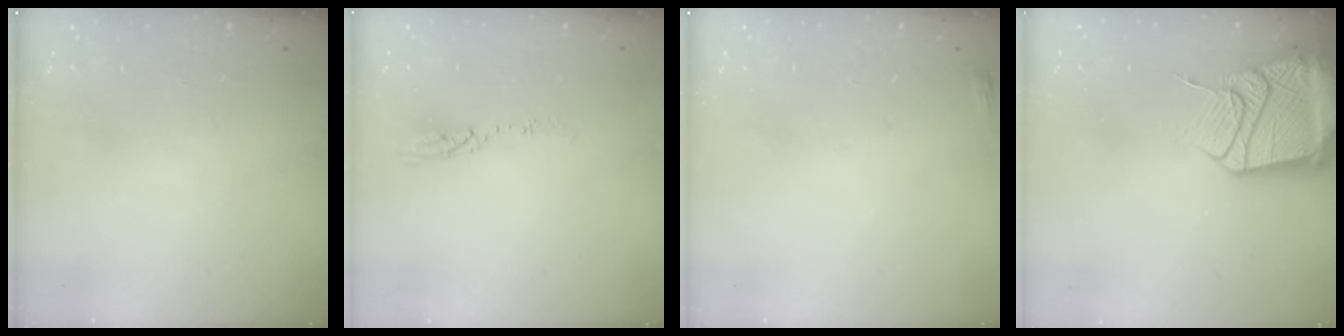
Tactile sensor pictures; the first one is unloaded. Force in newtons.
{"total": 4.0, "press": 4.0, "slide": 0.4}
{"total": 2.0, "press": 2.0, "slide": 0.5}
{"total": 20.6, "press": 20.5, "slide": 2.3}